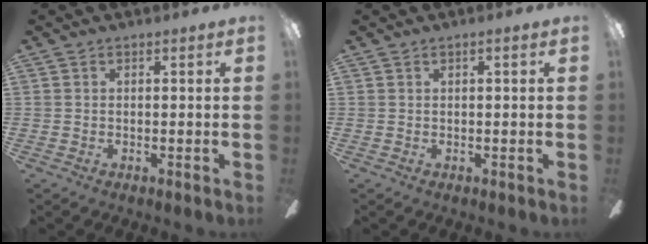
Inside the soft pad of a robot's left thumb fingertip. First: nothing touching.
{"total": 0.8, "force": [0.3, 0.1, 0.8], "torque": [-0.015, 0.001, 0.004]}